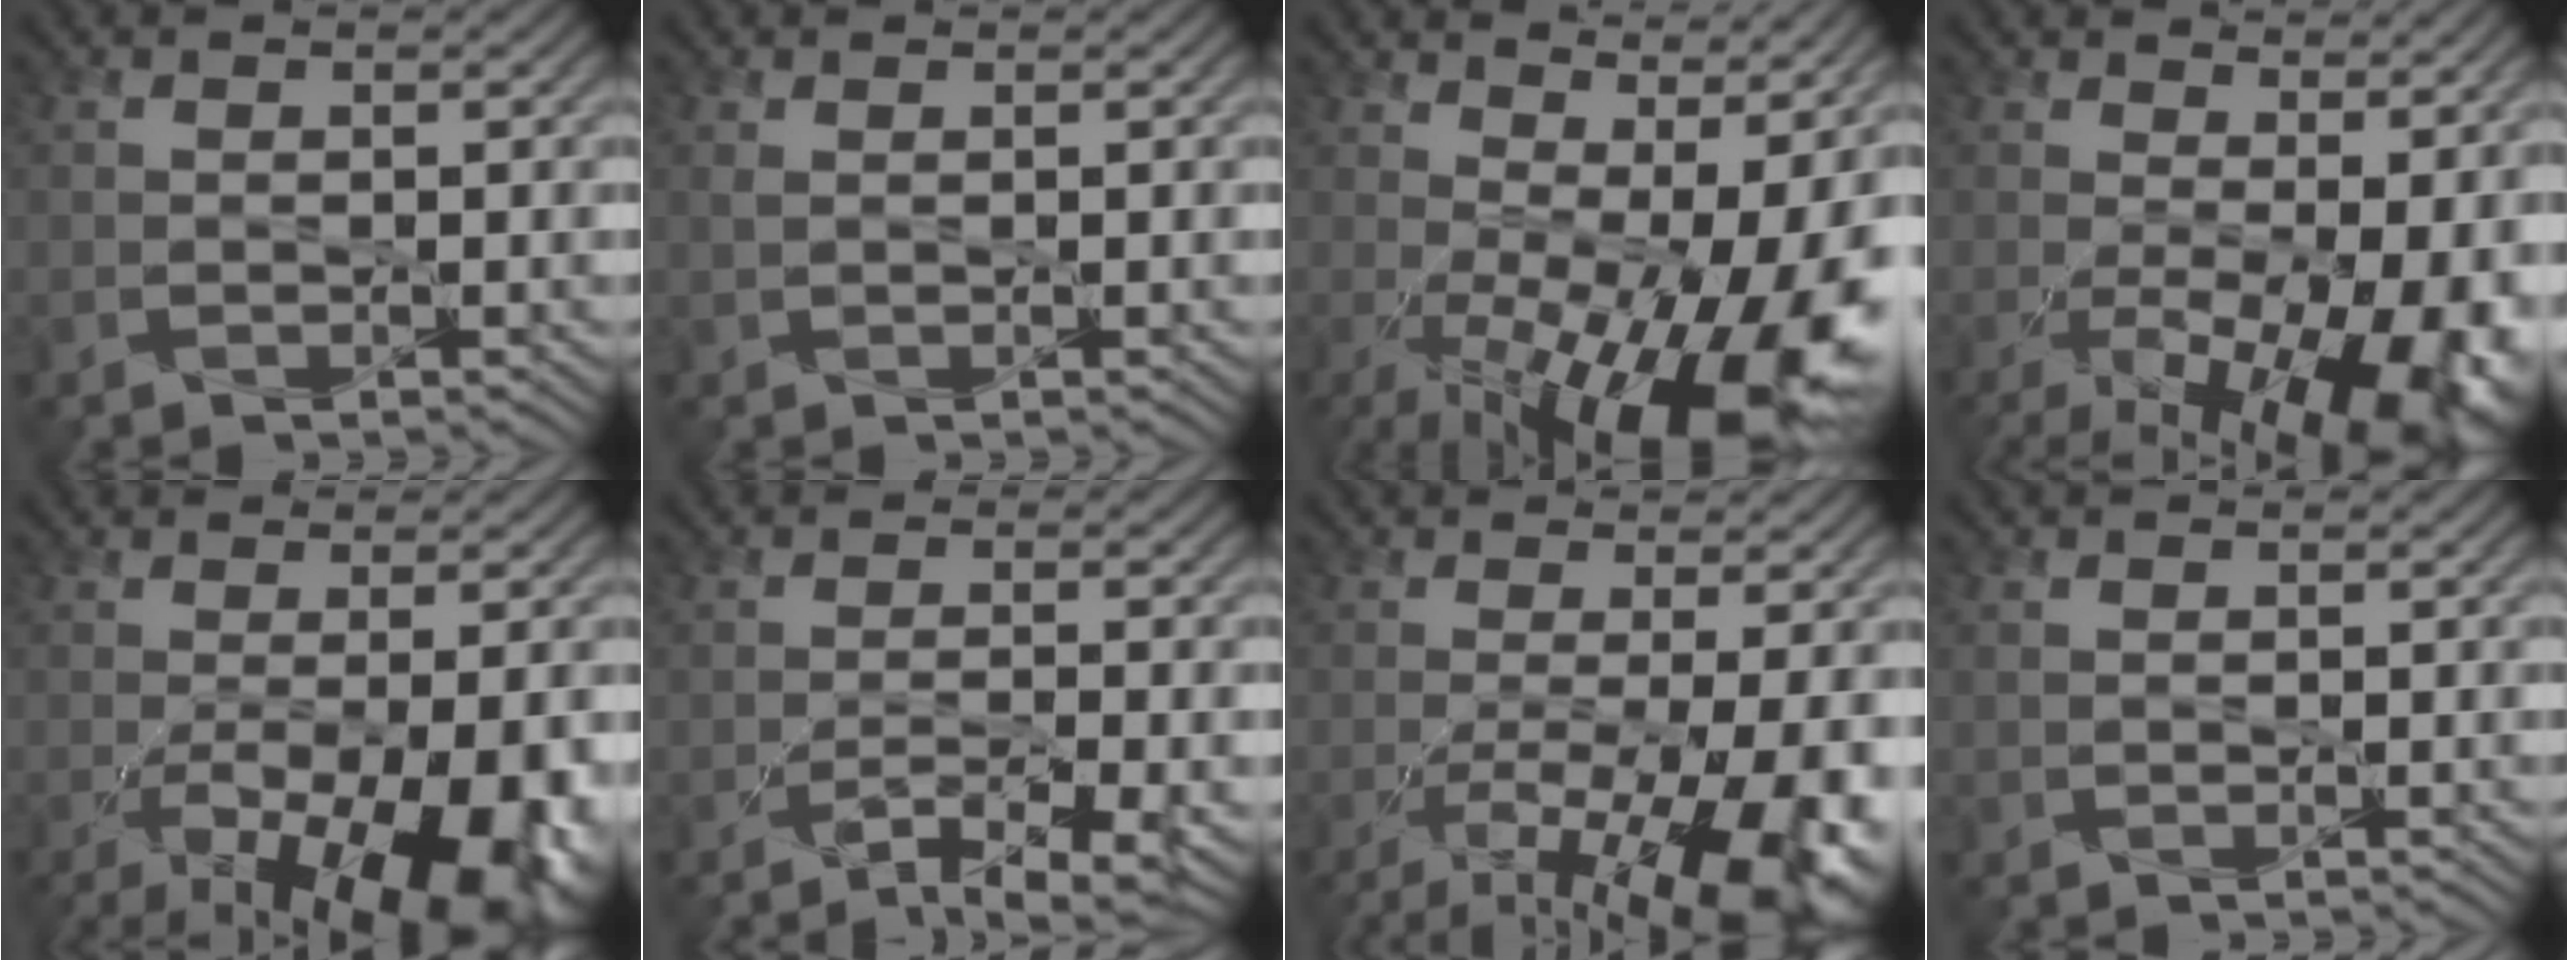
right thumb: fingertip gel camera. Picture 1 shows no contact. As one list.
[{"total": 0.6, "force": [0.4, 0.1, 0.5], "torque": [-0.013, 0.003, 0.007]}, {"total": 17.5, "force": [-1.3, 7.9, 15.6], "torque": [-0.209, -0.016, 0.006]}, {"total": 16.1, "force": [-3.2, 7.5, 13.9], "torque": [-0.199, -0.044, -0.009]}, {"total": 14.5, "force": [-5.7, 5.5, 12.1], "torque": [-0.184, -0.040, -0.053]}, {"total": 5.1, "force": [-3.3, 0.8, 3.9], "torque": [-0.062, -0.001, -0.053]}, {"total": 13.3, "force": [-5.3, 4.1, 11.4], "torque": [-0.185, -0.019, -0.068]}, {"total": 0.0}]